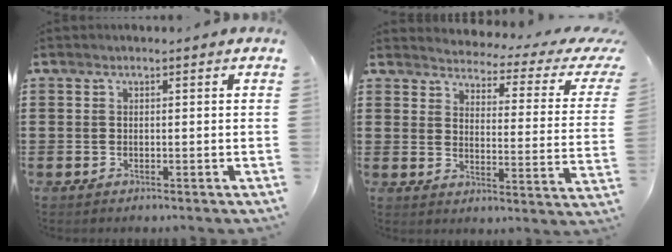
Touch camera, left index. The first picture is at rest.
{"total": 2.8, "force": [2.6, 0.0, 1.2], "torque": [-0.035, -0.031, 0.033]}